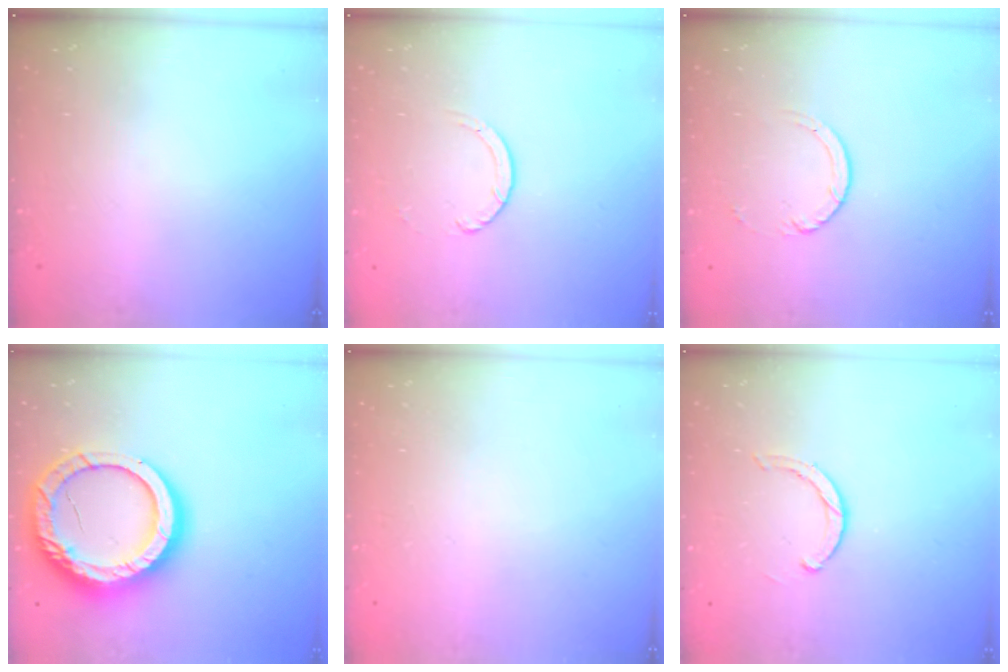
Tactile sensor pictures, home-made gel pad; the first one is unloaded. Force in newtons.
{"total": 2.7, "press": 2.7, "slide": 0.3}
{"total": 3.0, "press": 2.9, "slide": 0.4}
{"total": 20.9, "press": 20.8, "slide": 2.6}
{"total": 2.6, "press": 2.6, "slide": 0.2}
{"total": 2.8, "press": 2.8, "slide": 0.2}